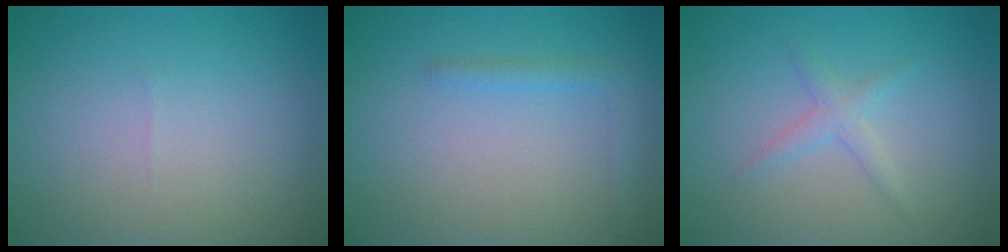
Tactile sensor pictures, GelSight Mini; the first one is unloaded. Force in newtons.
{"total": 1.4, "press": 1.4, "slide": 0.1}
{"total": 1.4, "press": 1.4, "slide": 0.0}